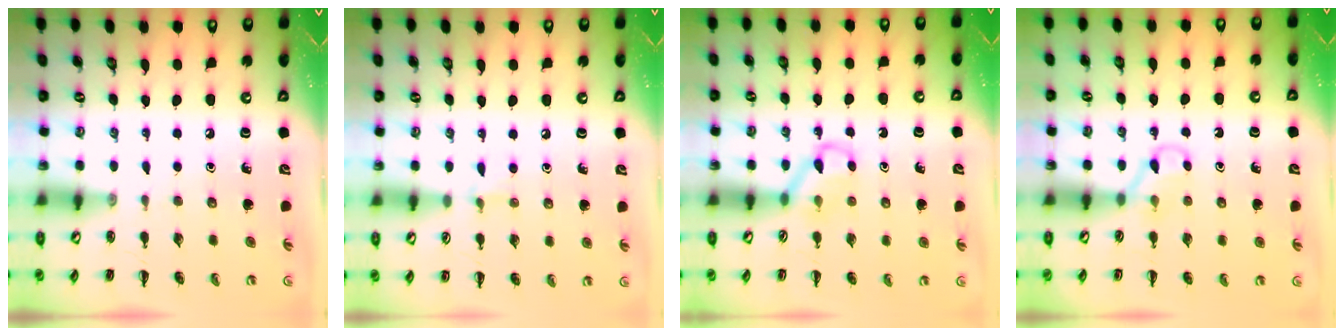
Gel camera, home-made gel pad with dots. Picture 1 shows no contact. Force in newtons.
{"total": 4.9, "press": 4.6, "slide": 1.5}
{"total": 4.6, "press": 4.3, "slide": 1.4}
{"total": 4.5, "press": 4.2, "slide": 1.6}